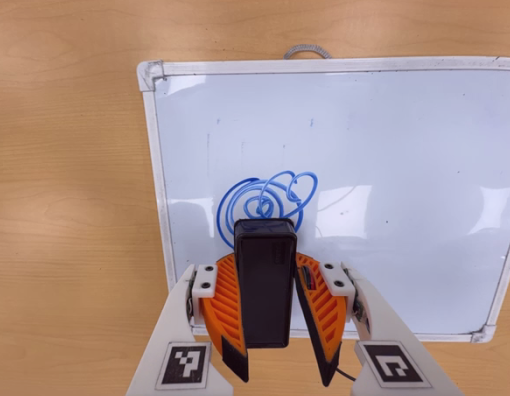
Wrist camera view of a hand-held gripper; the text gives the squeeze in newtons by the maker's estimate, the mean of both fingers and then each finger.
{"total": 7.4, "left": 6.7, "right": 8.2}